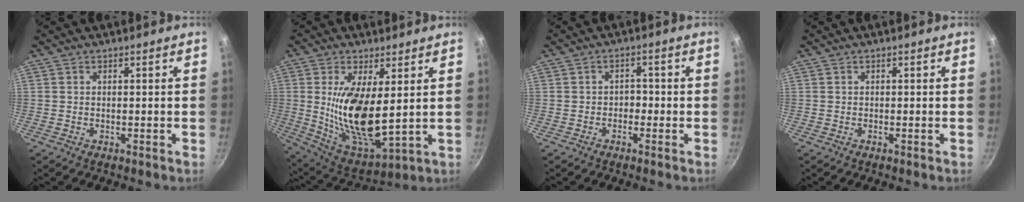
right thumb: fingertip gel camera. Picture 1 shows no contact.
{"total": 16.1, "force": [2.4, 6.4, 14.5], "torque": [-0.270, -0.039, 0.058]}
{"total": 2.2, "force": [-0.8, 1.7, 1.1], "torque": [0.001, 0.014, -0.014]}
{"total": 0.0}